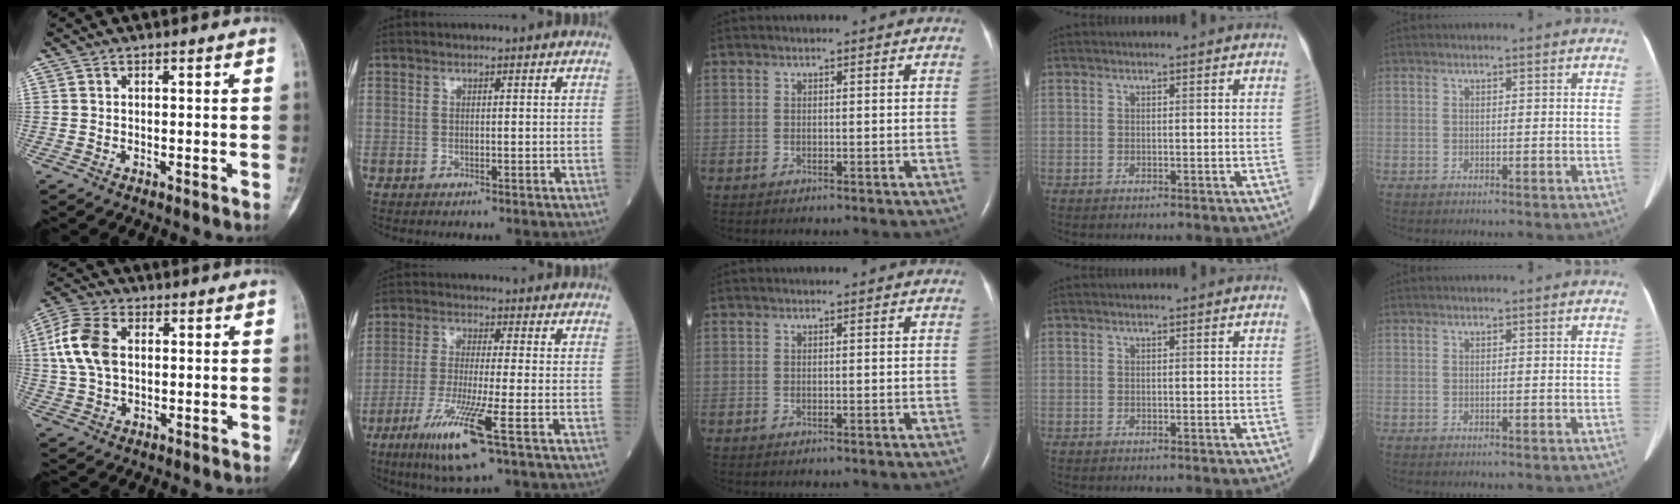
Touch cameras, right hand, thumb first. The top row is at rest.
{"thumb": {"total": 10.6, "force": [1.6, 6.8, 7.9], "torque": [-0.171, 0.015, 0.030]}, "index": {"total": 10.7, "force": [-5.1, -0.2, 9.3], "torque": [-0.187, -0.032, -0.097]}}